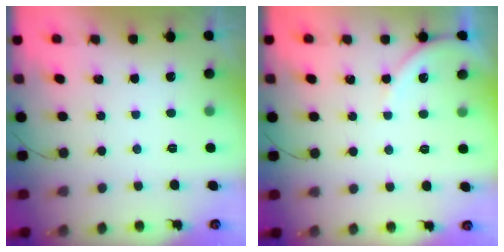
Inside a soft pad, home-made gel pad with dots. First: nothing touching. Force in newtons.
{"total": 4.9, "press": 4.8, "slide": 0.6}